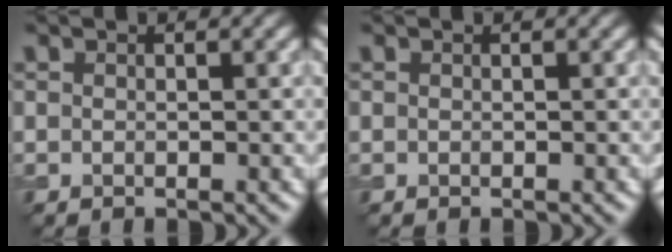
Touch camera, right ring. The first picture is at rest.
{"total": 0.0}